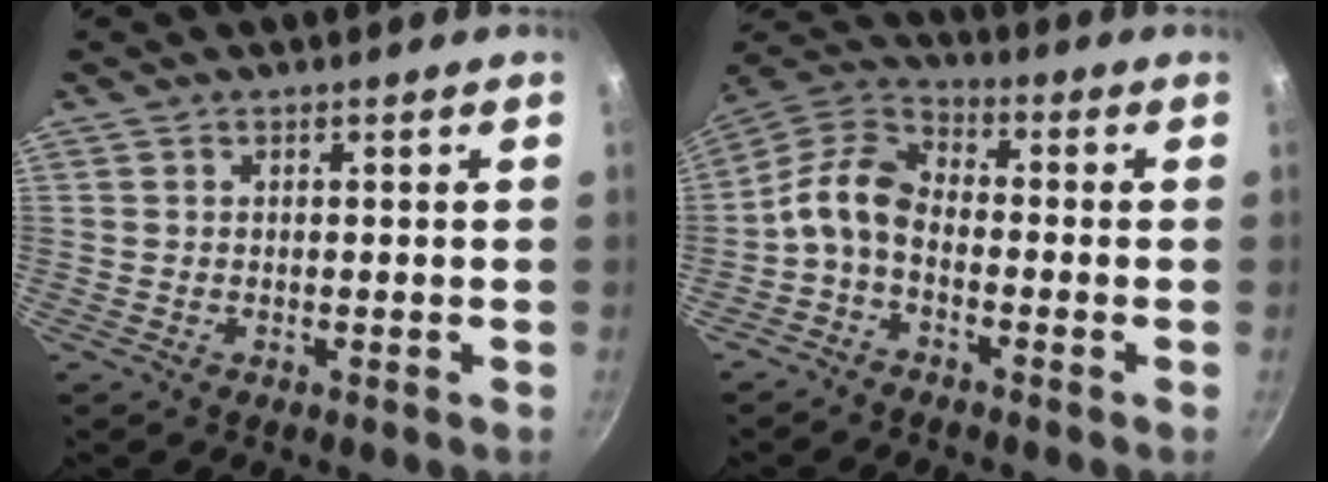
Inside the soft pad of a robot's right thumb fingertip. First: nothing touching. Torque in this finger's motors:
{"motor_torque": [0.89, 2.21, 1.14, -0.75, 0.13]}